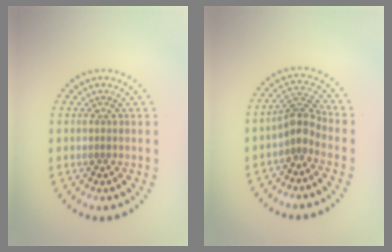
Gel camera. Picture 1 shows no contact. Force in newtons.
{"total": 2.5, "press": 1.9, "slide": 1.6}